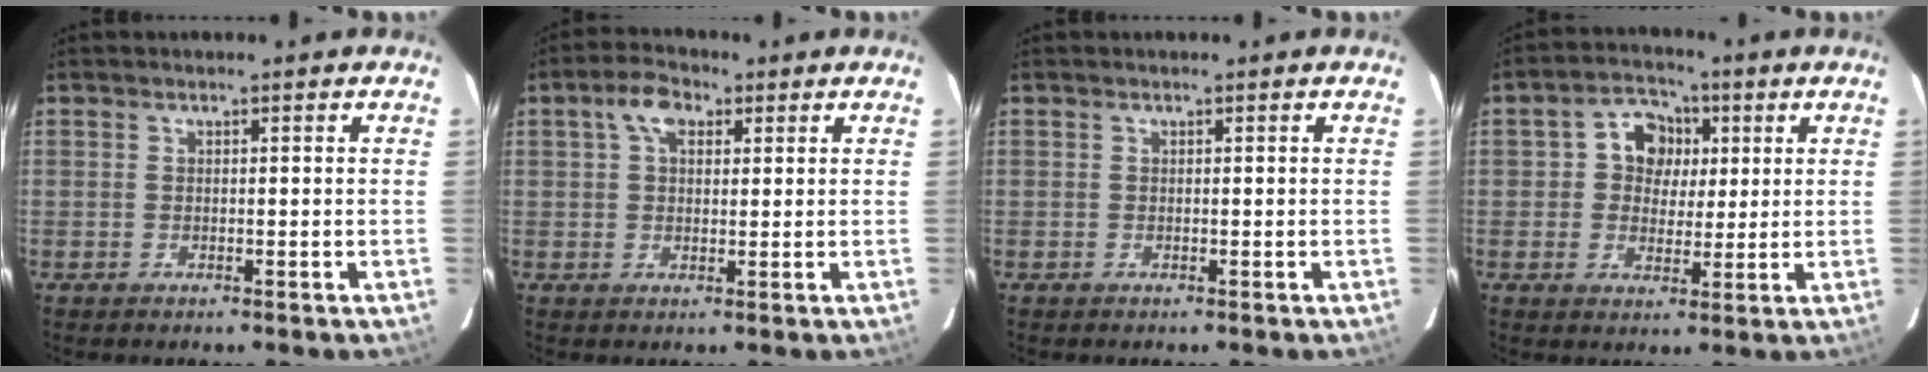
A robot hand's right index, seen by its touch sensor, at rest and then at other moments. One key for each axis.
{"total": 4.6, "fx": 2.1, "fy": 2.8, "fz": 3.1, "tx": -0.056, "ty": 0.018, "tz": 0.038}
{"total": 0.0}
{"total": 6.6, "fx": 1.3, "fy": 5.9, "fz": 2.6, "tx": -0.045, "ty": 0.022, "tz": 0.021}